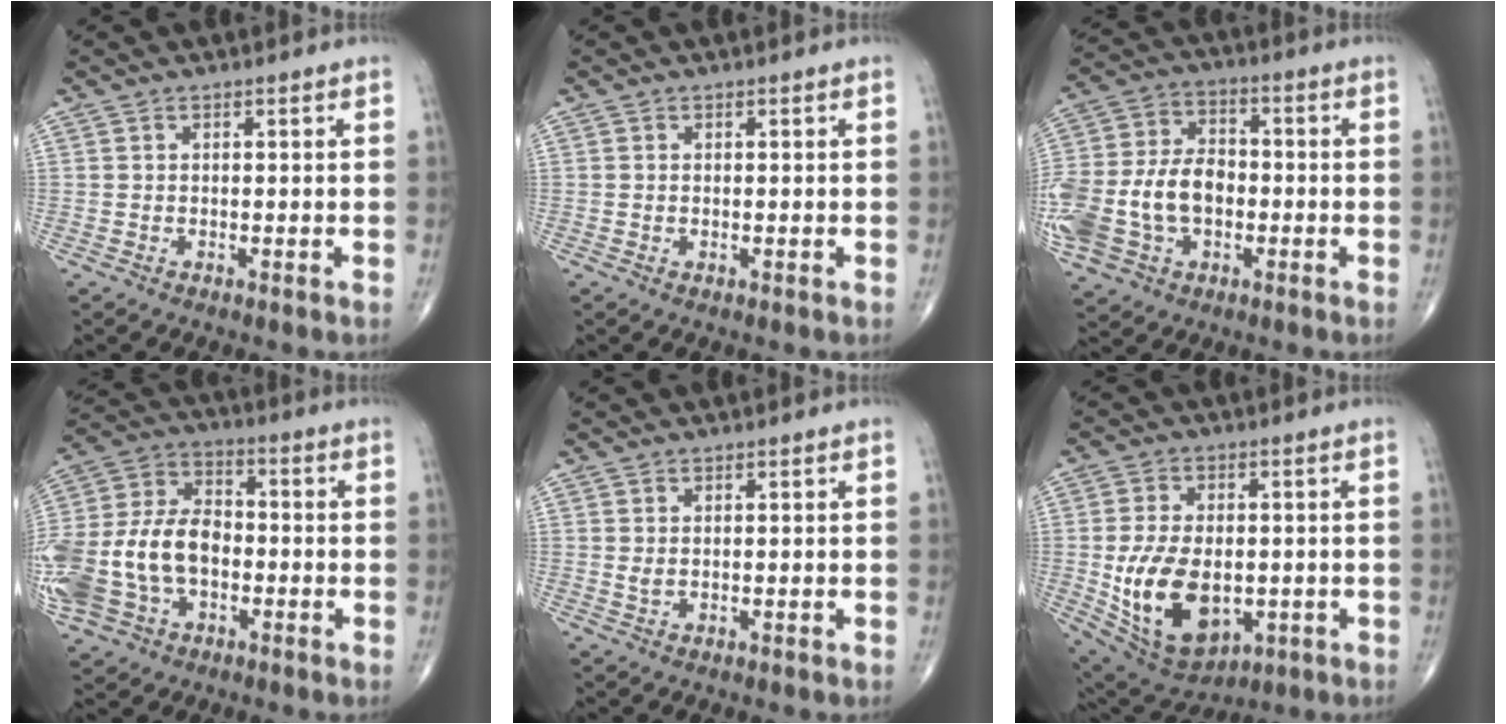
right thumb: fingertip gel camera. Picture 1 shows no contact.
{"total": 0.0}
{"total": 19.9, "force": [-3.7, 13.8, 13.8], "torque": [-0.309, 0.023, -0.059]}
{"total": 21.4, "force": [-4.0, 14.7, 15.1], "torque": [-0.335, 0.026, -0.068]}
{"total": 1.2, "force": [0.3, 0.6, 1.0], "torque": [-0.020, -0.002, 0.010]}
{"total": 16.9, "force": [-2.7, 10.3, 13.1], "torque": [-0.222, -0.007, -0.019]}